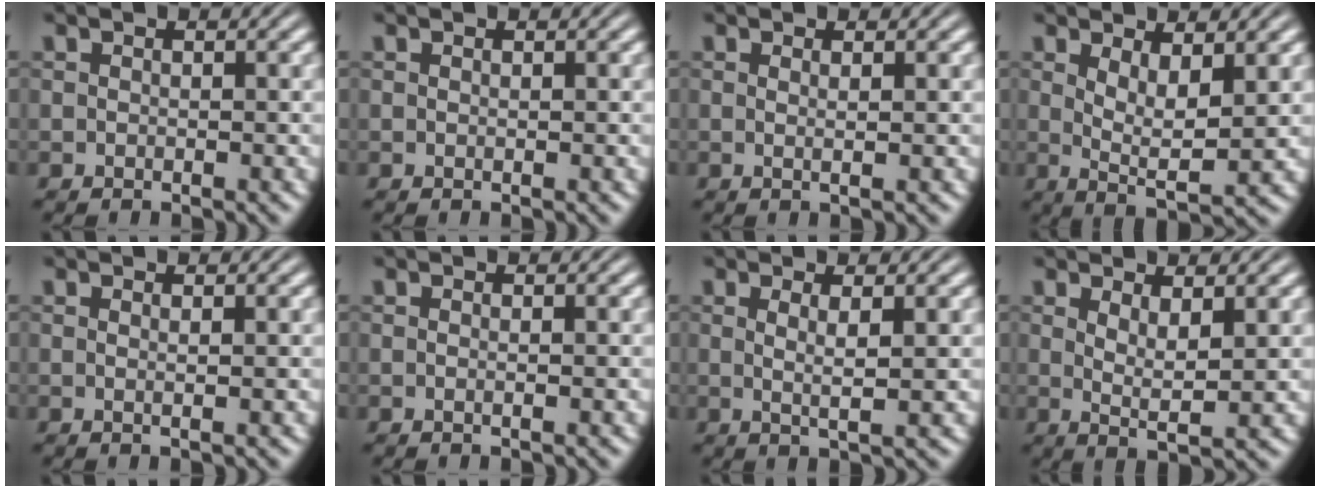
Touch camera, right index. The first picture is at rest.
{"total": 0.0}
{"total": 1.2, "force": [0.2, -1.0, 0.7], "torque": [-0.012, -0.010, 0.008]}
{"total": 4.2, "force": [0.9, 0.9, 4.0], "torque": [-0.064, -0.019, 0.021]}
{"total": 0.9, "force": [0.1, -0.8, 0.5], "torque": [-0.010, -0.008, 0.005]}
{"total": 0.5, "force": [-0.3, -0.3, 0.3], "torque": [-0.011, -0.005, -0.004]}
{"total": 2.2, "force": [0.5, -1.0, 1.9], "torque": [-0.031, -0.012, 0.017]}
{"total": 2.9, "force": [1.0, -0.3, 2.7], "torque": [-0.043, -0.015, 0.024]}